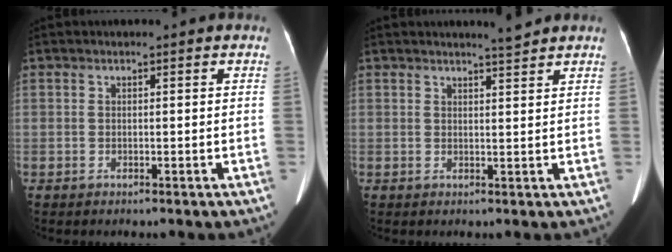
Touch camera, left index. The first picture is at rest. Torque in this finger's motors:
{"motor_torque": [-0.43, -0.28, -0.20, 0.00]}